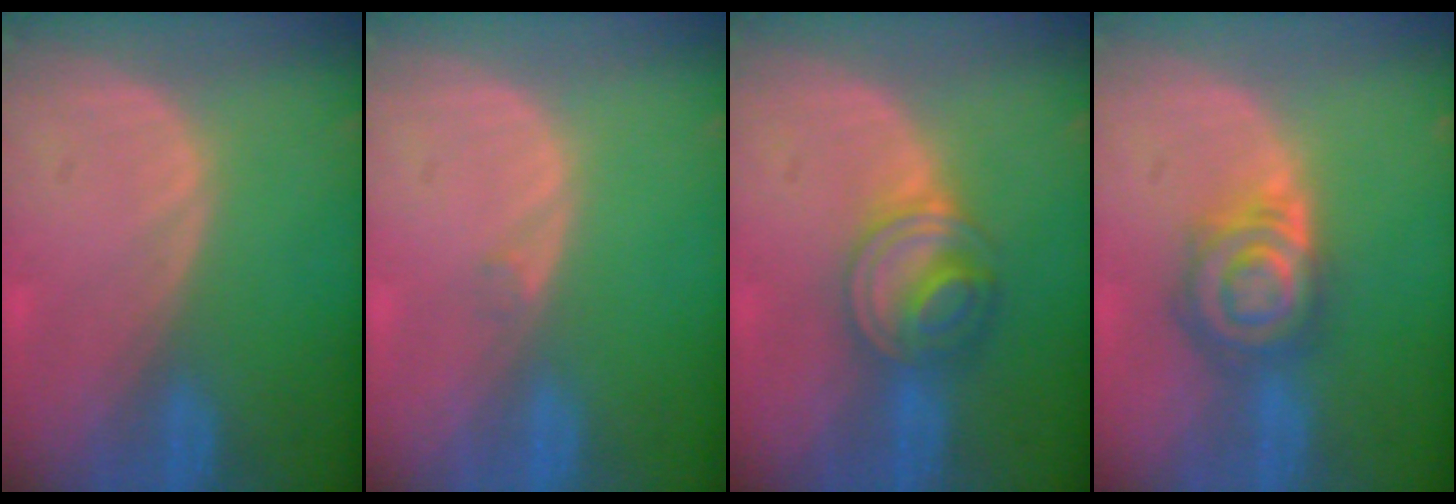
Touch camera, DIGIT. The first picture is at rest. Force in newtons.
{"total": 0.5, "press": 0.5, "slide": 0.1}
{"total": 6.0, "press": 6.0, "slide": 0.5}
{"total": 7.2, "press": 6.7, "slide": 2.8}